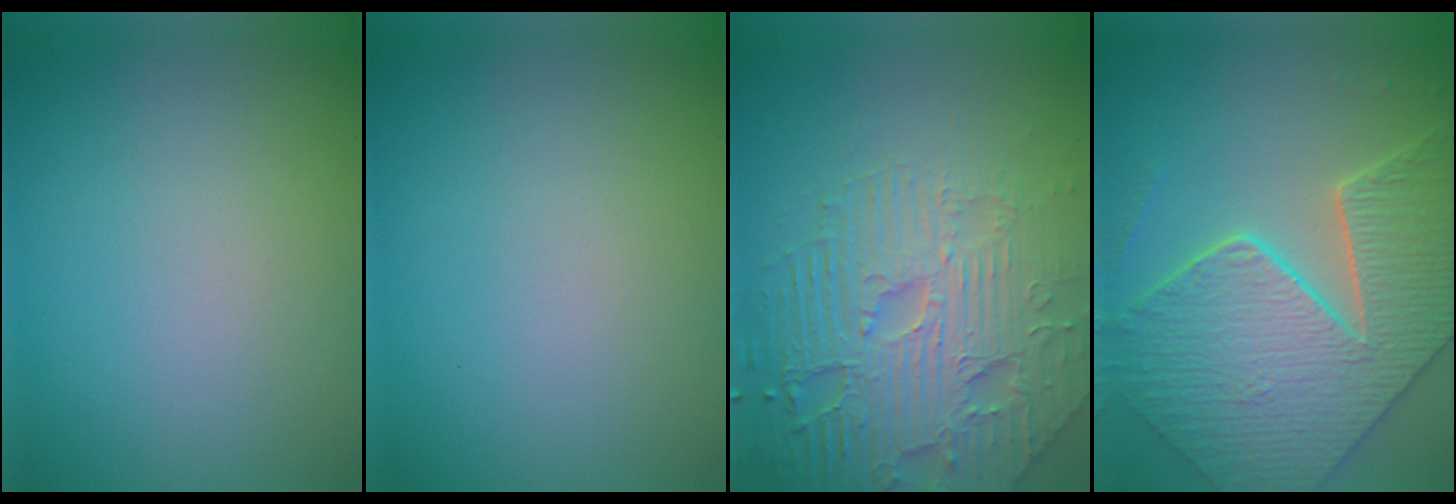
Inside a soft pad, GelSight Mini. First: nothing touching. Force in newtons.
{"total": 0.0}
{"total": 8.5, "press": 6.0, "slide": 6.0}
{"total": 7.7, "press": 6.6, "slide": 4.0}